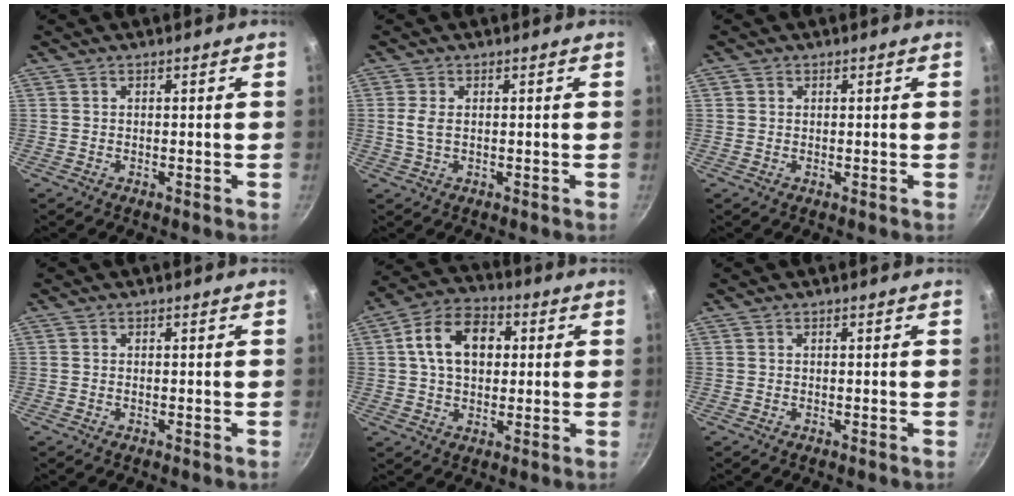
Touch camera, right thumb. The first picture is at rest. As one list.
[{"total": 2.7, "force": [0.3, 1.5, 2.3], "torque": [-0.050, 0.000, 0.006]}, {"total": 0.7, "force": [0.3, 0.7, 0.1], "torque": [0.001, 0.001, 0.001]}, {"total": 0.0}, {"total": 12.4, "force": [2.3, 8.6, 8.6], "torque": [-0.118, 0.018, 0.025]}, {"total": 0.0}]